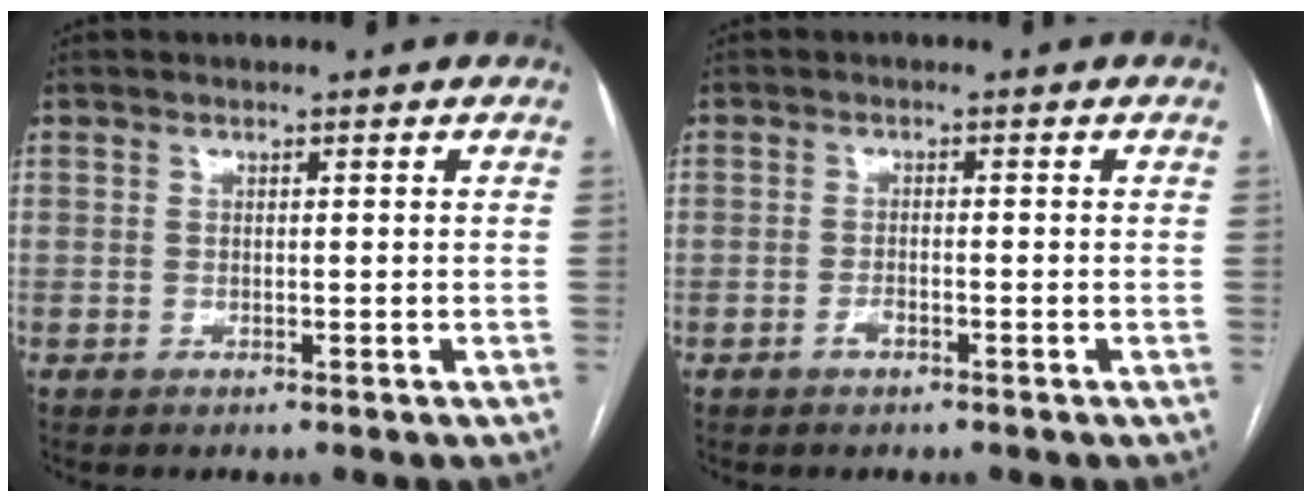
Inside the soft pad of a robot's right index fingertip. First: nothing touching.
{"total": 1.4, "force": [-0.8, 0.4, 1.0], "torque": [-0.019, 0.001, -0.013]}